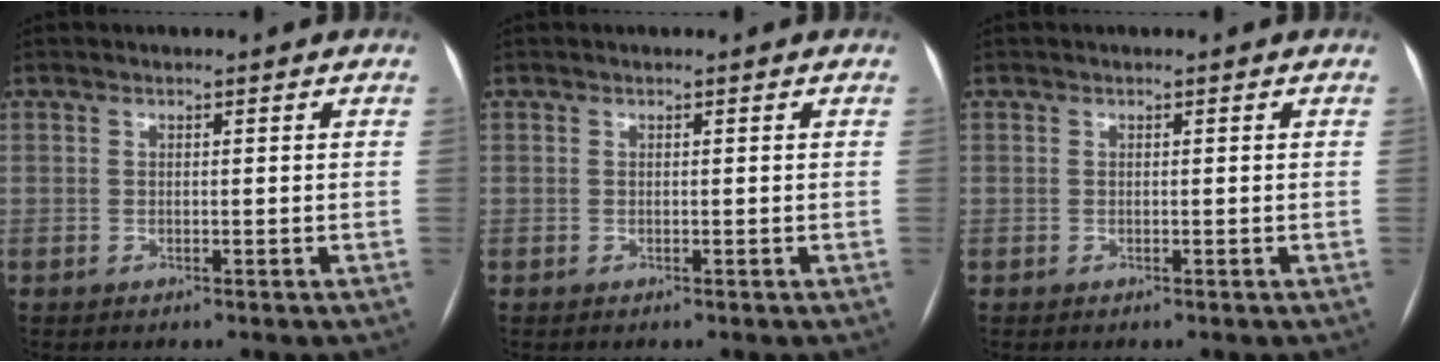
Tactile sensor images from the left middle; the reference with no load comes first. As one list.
[{"total": 0.0}, {"total": 0.0}]